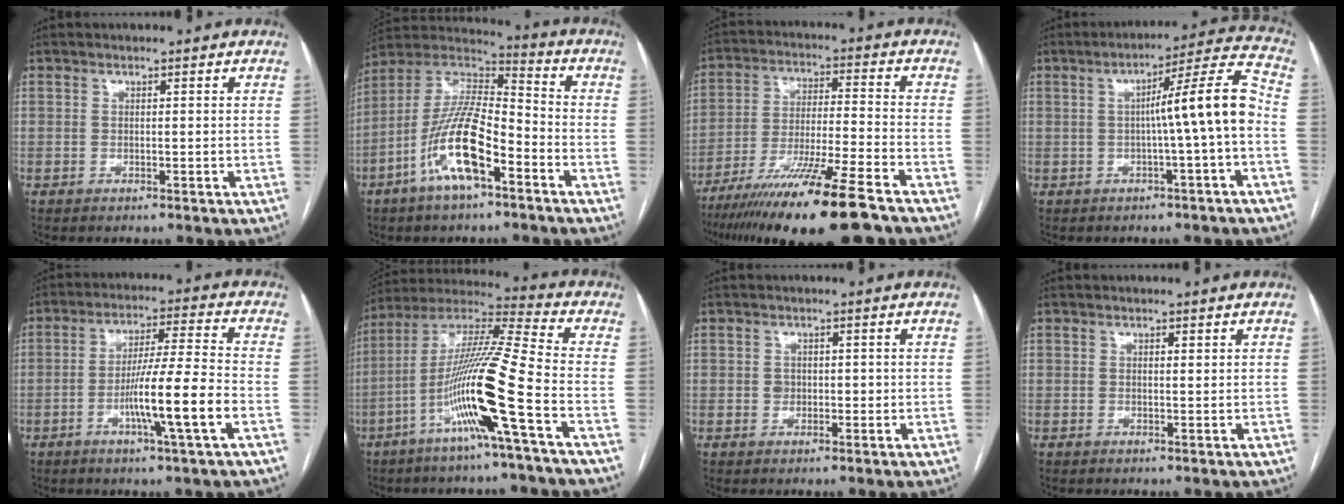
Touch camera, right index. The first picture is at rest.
{"total": 14.6, "force": [-6.6, 4.0, 12.4], "torque": [-0.248, 0.010, -0.120]}
{"total": 18.7, "force": [-13.8, 0.1, 12.7], "torque": [-0.212, -0.043, -0.233]}
{"total": 10.2, "force": [-1.2, -1.0, 10.1], "torque": [-0.147, 0.025, -0.018]}
{"total": 11.2, "force": [-3.7, -1.0, 10.6], "torque": [-0.190, -0.002, -0.064]}
{"total": 16.5, "force": [-6.1, -1.4, 15.2], "torque": [-0.298, -0.004, -0.120]}
{"total": 1.7, "force": [0.0, 1.5, 0.8], "torque": [-0.013, 0.007, 0.004]}
{"total": 0.7, "force": [0.4, 0.2, 0.5], "torque": [-0.011, -0.001, 0.005]}